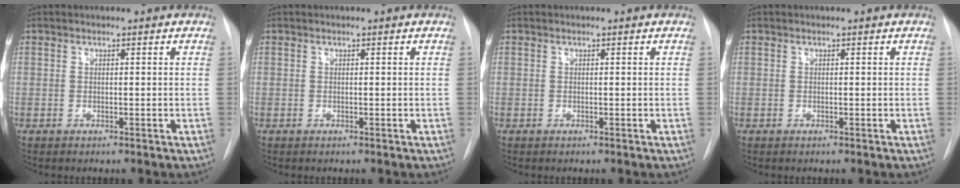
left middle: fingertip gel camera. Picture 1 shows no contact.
{"total": 0.0}
{"total": 0.0}
{"total": 0.0}